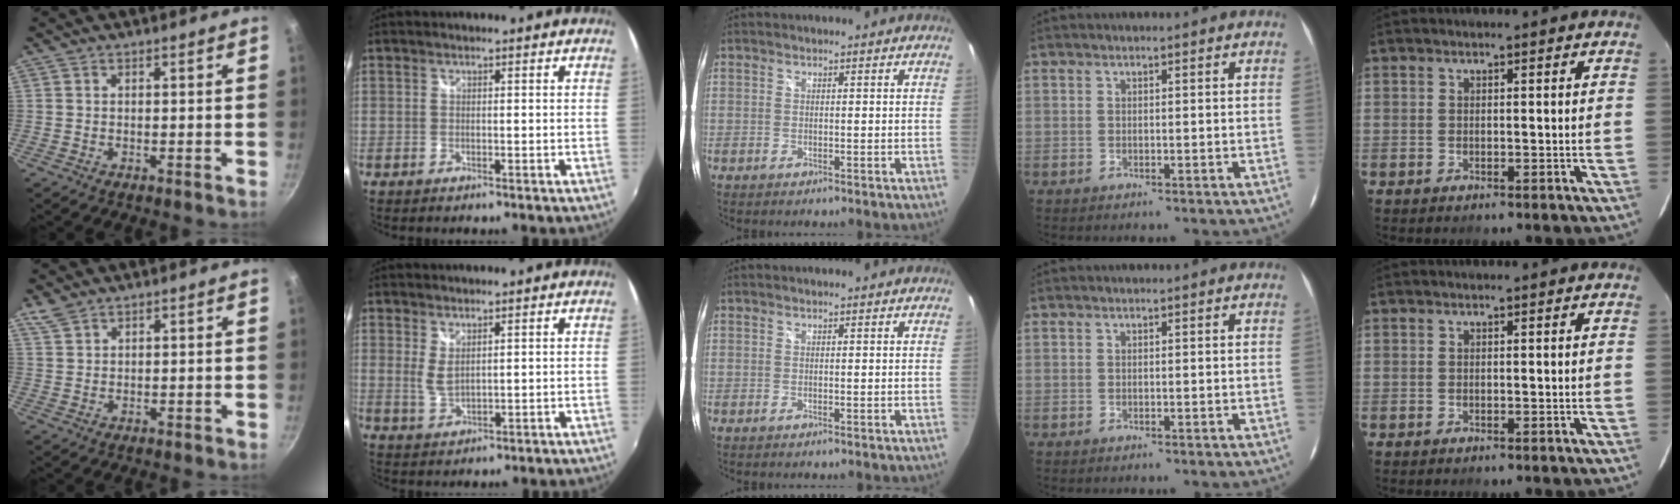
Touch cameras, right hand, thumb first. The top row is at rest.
{"thumb": {"total": 2.7, "force": [2.2, 1.3, 1.1], "torque": [-0.023, -0.002, 0.050]}, "index": {"total": 2.9, "force": [1.3, 1.1, 2.4], "torque": [-0.045, -0.006, 0.024]}}